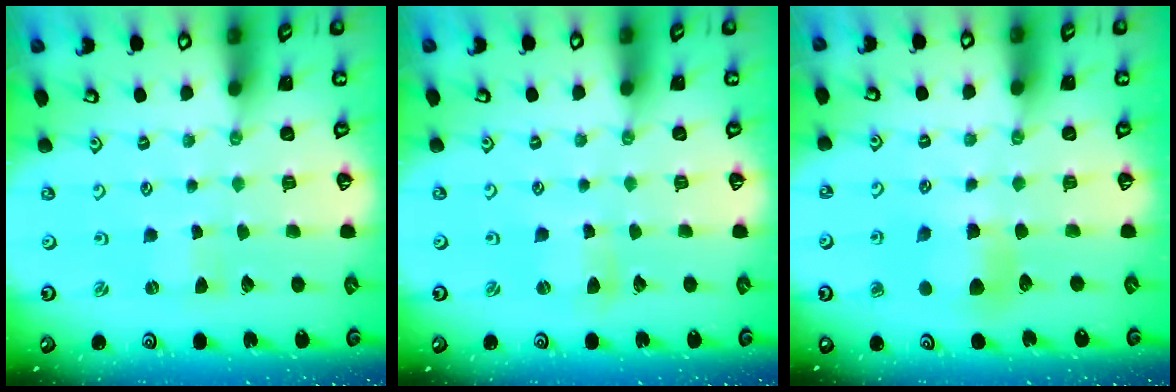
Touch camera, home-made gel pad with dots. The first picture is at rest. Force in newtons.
{"total": 2.3, "press": 2.3, "slide": 0.3}
{"total": 6.1, "press": 6.1, "slide": 0.4}